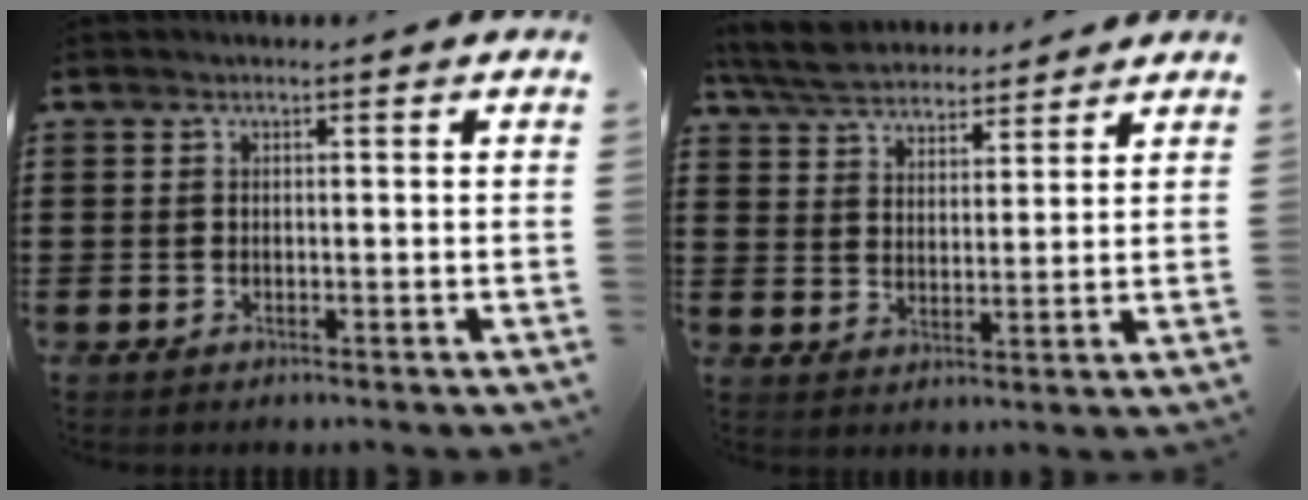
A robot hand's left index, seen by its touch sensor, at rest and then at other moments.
{"total": 6.1, "force": [5.6, 1.7, 1.6], "torque": [-0.055, -0.015, 0.103]}